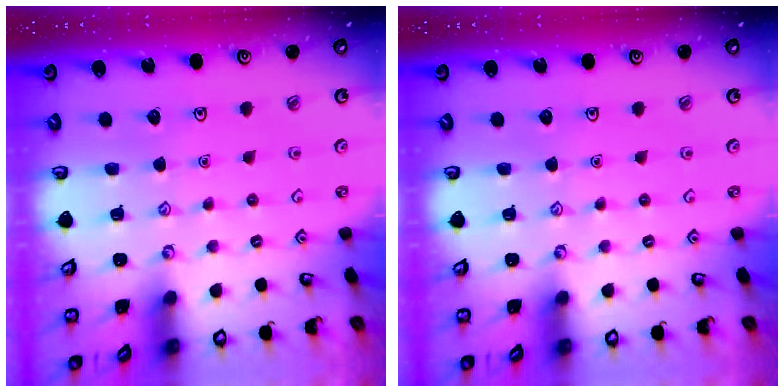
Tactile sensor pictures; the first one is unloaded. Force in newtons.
{"total": 0.0}